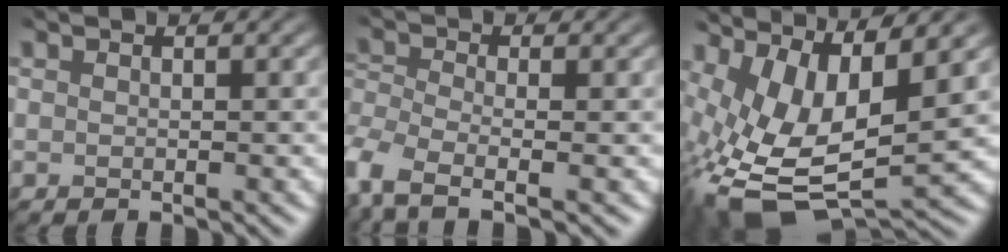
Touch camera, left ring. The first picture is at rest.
{"total": 5.9, "force": [-3.1, 2.9, 4.2], "torque": [-0.111, -0.017, -0.055]}
{"total": 11.9, "force": [0.4, 5.6, 10.4], "torque": [-0.220, -0.012, 0.027]}